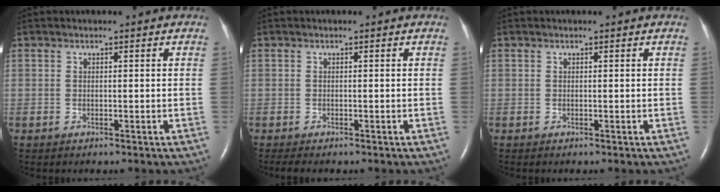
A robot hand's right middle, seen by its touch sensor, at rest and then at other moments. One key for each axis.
{"total": 2.2, "fx": -1.8, "fy": 0.6, "fz": 1.2, "tx": -0.022, "ty": -0.008, "tz": -0.022}
{"total": 0.0}